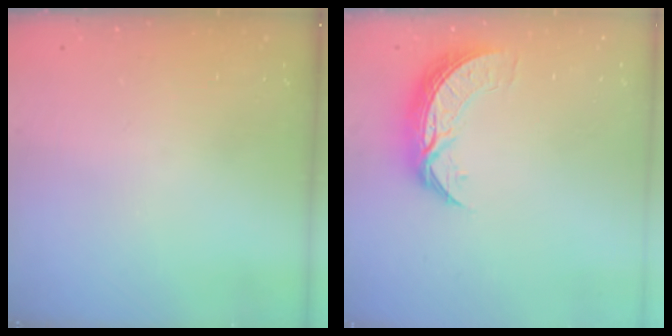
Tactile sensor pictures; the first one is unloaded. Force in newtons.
{"total": 8.0, "press": 8.0, "slide": 0.7}